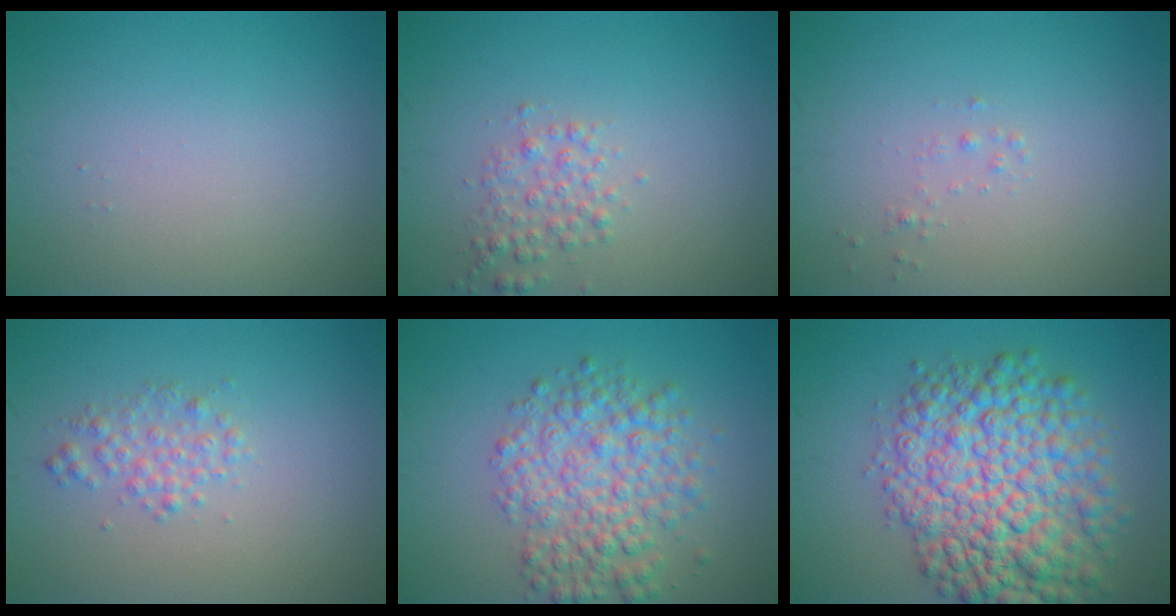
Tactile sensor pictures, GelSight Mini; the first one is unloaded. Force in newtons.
{"total": 2.0, "press": 2.0, "slide": 0.1}
{"total": 0.6, "press": 0.6, "slide": 0.0}
{"total": 1.9, "press": 1.9, "slide": 0.0}
{"total": 5.8, "press": 5.8, "slide": 0.1}
{"total": 10.9, "press": 10.9, "slide": 0.2}